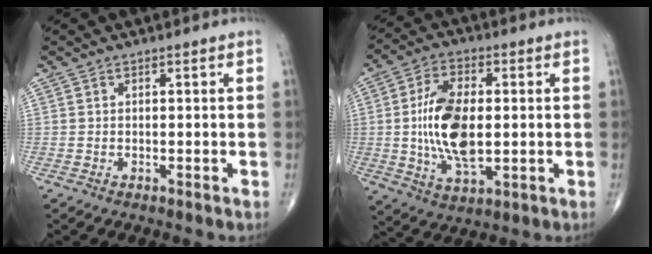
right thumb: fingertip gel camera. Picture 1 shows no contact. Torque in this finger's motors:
{"motor_torque": [1.89, 1.92, 1.41, -0.36, 0.18]}